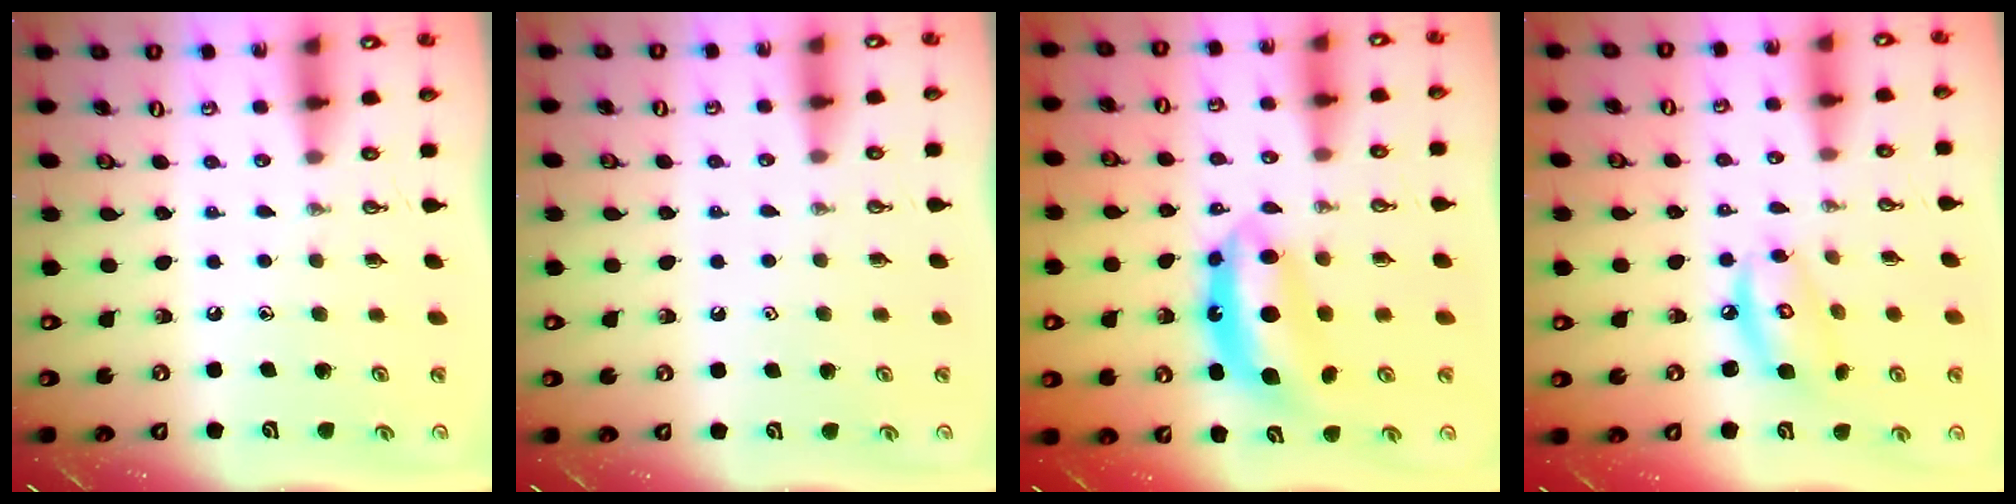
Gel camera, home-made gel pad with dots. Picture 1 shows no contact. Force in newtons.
{"total": 0.9, "press": 0.6, "slide": 0.6}
{"total": 9.2, "press": 9.2, "slide": 0.9}
{"total": 8.9, "press": 8.9, "slide": 0.8}